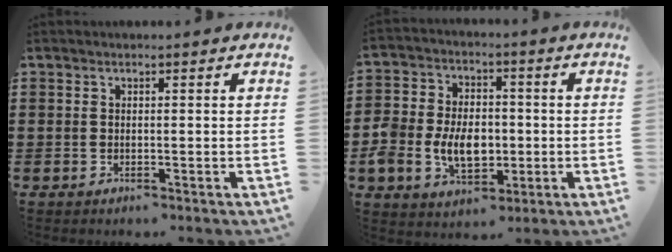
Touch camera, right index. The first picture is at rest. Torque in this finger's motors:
{"motor_torque": [1.12, -1.02, 0.64, 0.21]}